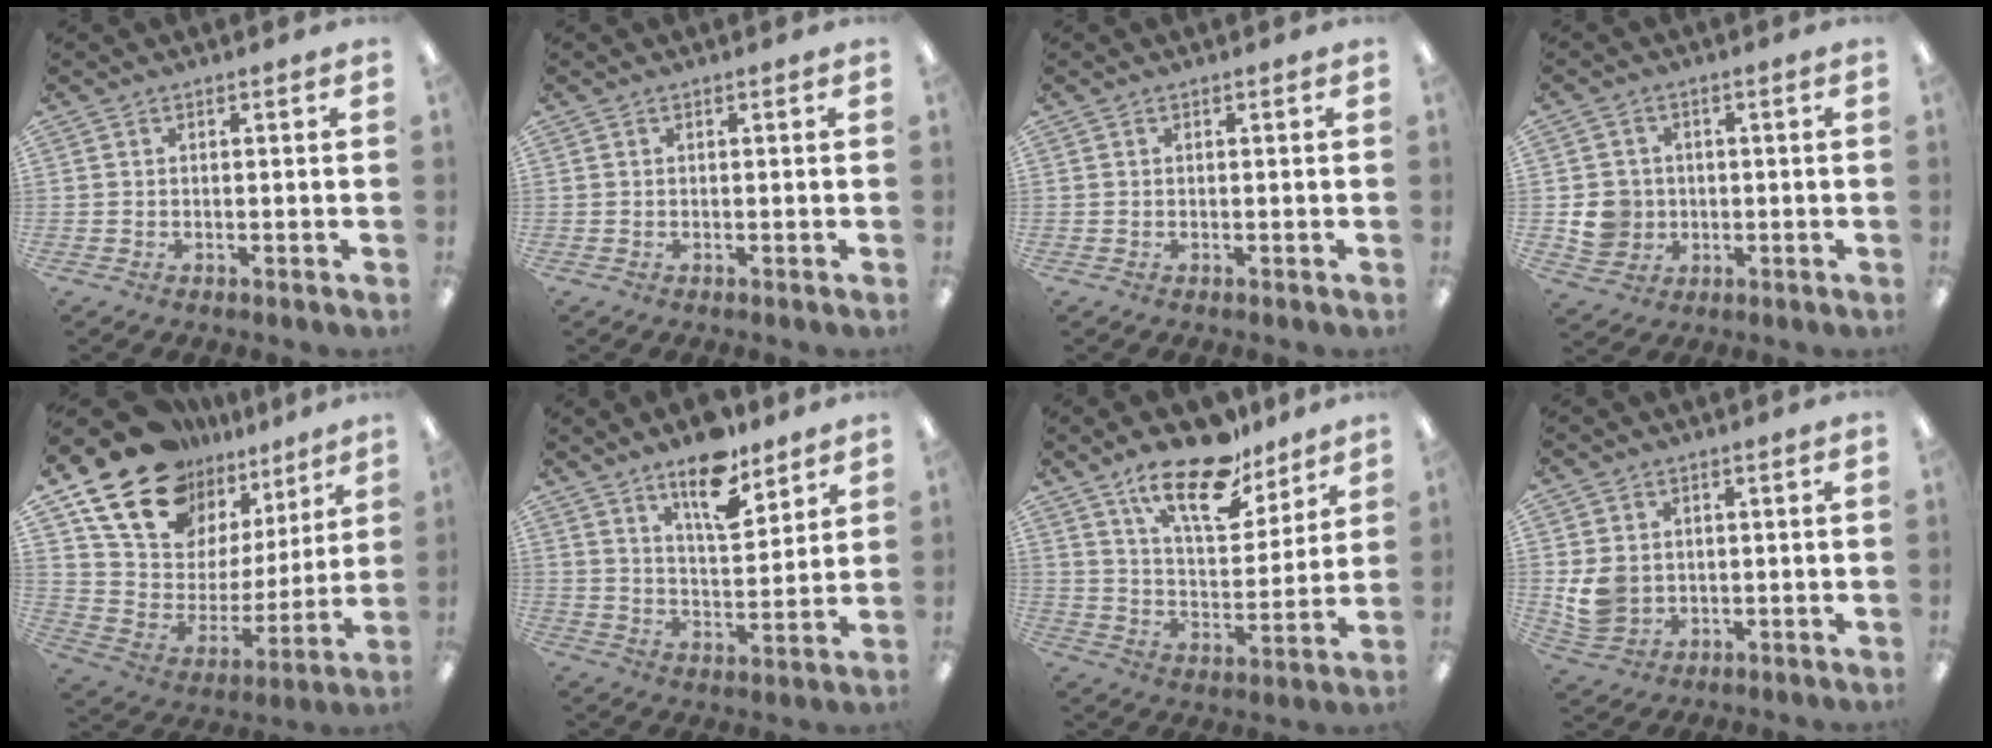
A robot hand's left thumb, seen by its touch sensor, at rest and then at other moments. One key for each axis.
{"total": 0.0}
{"total": 0.0}
{"total": 7.0, "fx": -0.6, "fy": 6.6, "fz": 2.1, "tx": -0.044, "ty": 0.012, "tz": -0.006}
{"total": 20.2, "fx": 15.0, "fy": 11.3, "fz": 7.4, "tx": -0.149, "ty": -0.099, "tz": 0.278}
{"total": 12.8, "fx": 9.4, "fy": 4.8, "fz": 7.3, "tx": -0.101, "ty": -0.056, "tz": 0.161}
{"total": 18.1, "fx": 13.1, "fy": 7.3, "fz": 10.2, "tx": -0.168, "ty": -0.070, "tz": 0.224}
{"total": 7.0, "fx": 0.6, "fy": 6.2, "fz": 3.2, "tx": -0.068, "ty": 0.007, "tz": 0.014}